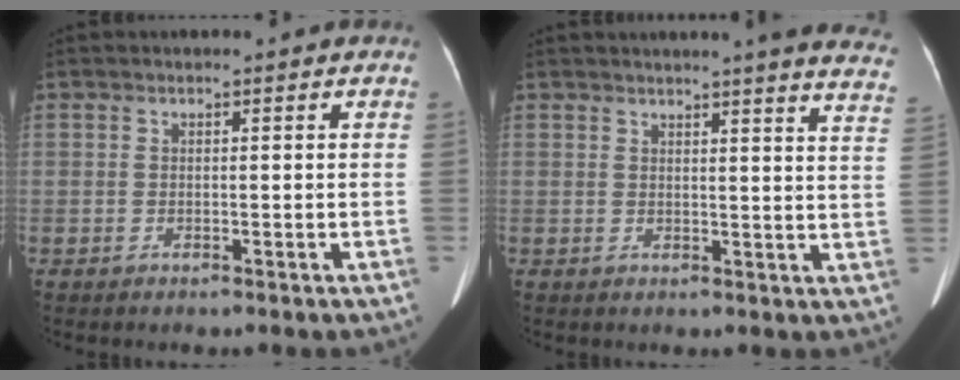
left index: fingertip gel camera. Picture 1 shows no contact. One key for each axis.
{"total": 15.3, "fx": 14.0, "fy": 0.0, "fz": 6.0, "tx": -0.063, "ty": -0.063, "tz": 0.139}